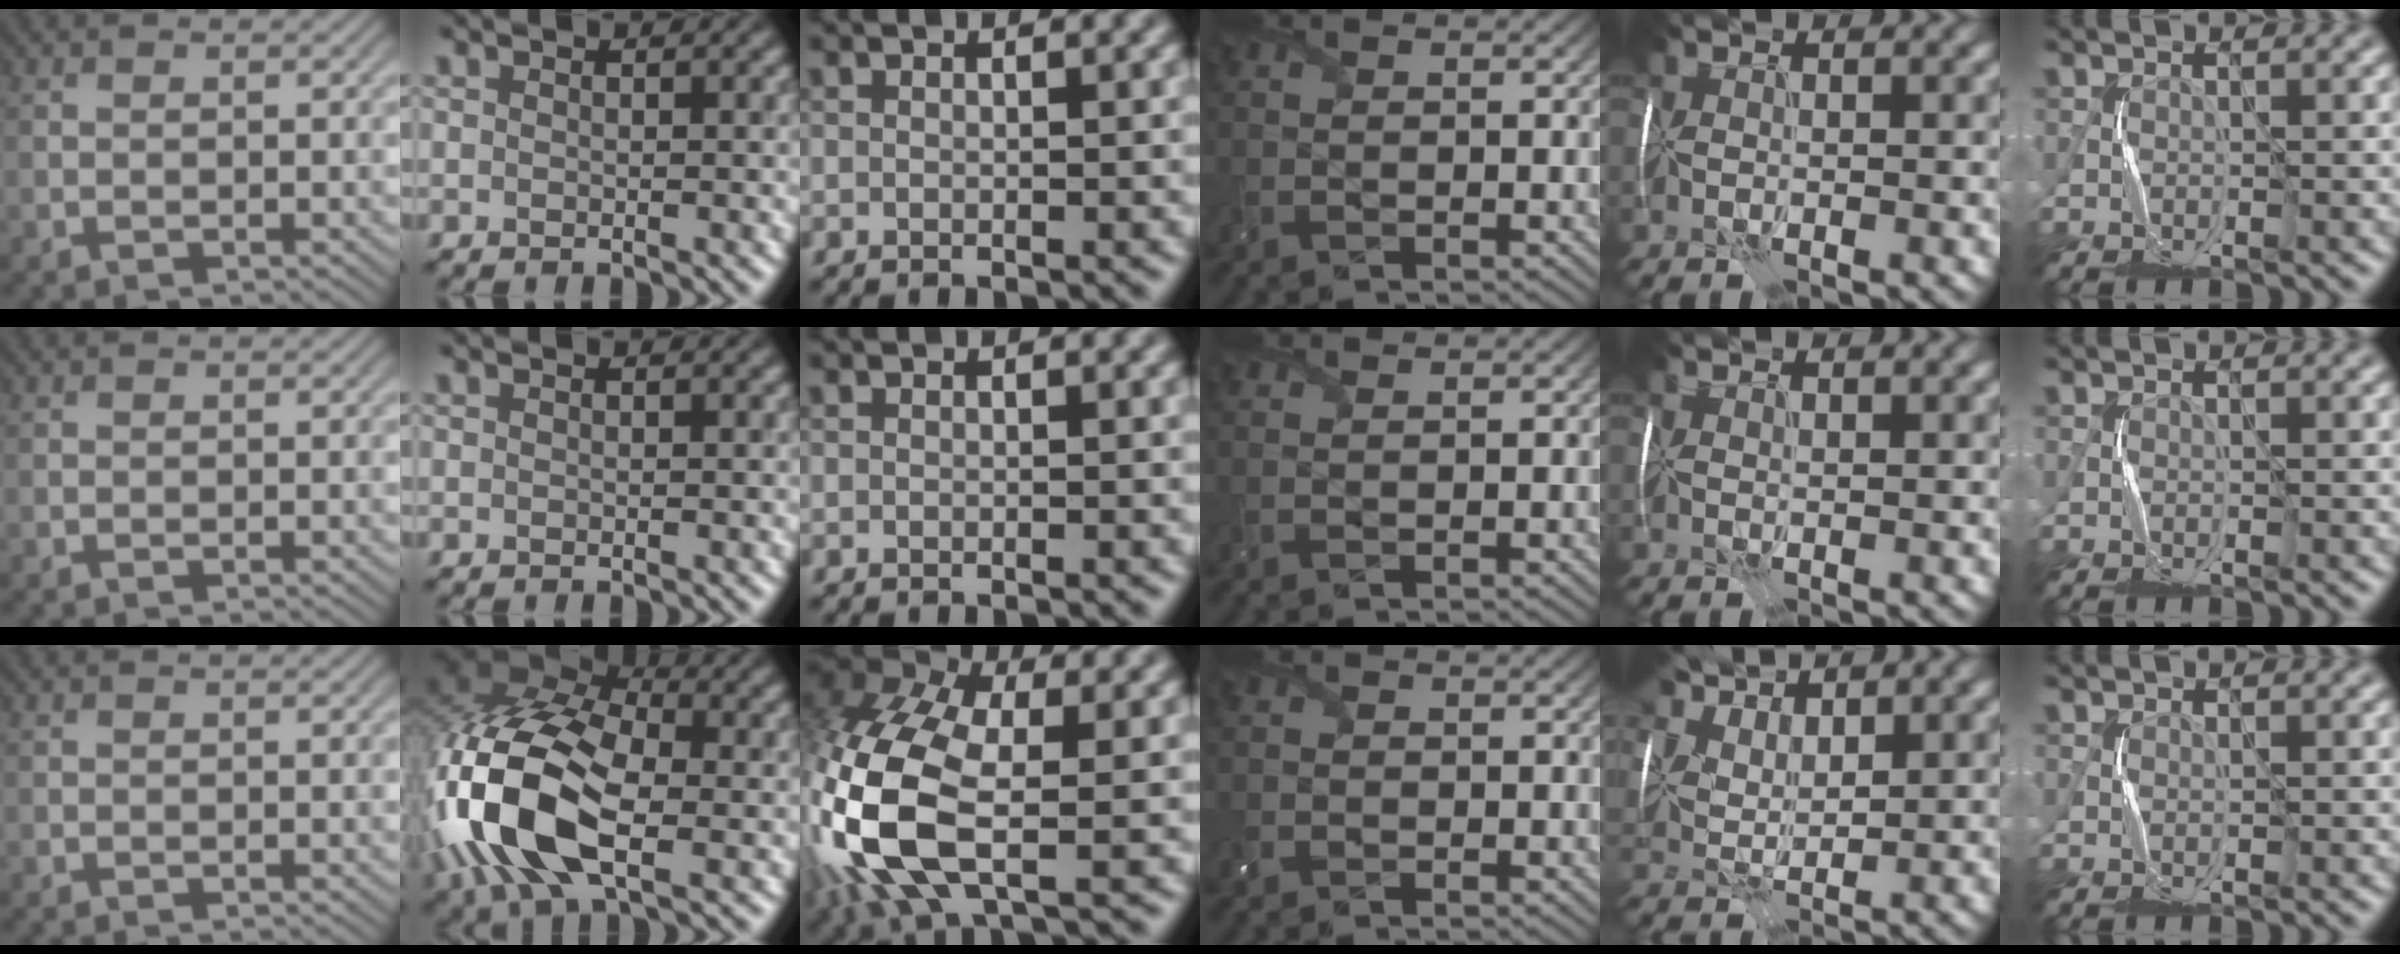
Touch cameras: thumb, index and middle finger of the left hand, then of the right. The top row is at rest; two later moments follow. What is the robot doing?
{"motion": "wrap", "object": "receipt paper"}